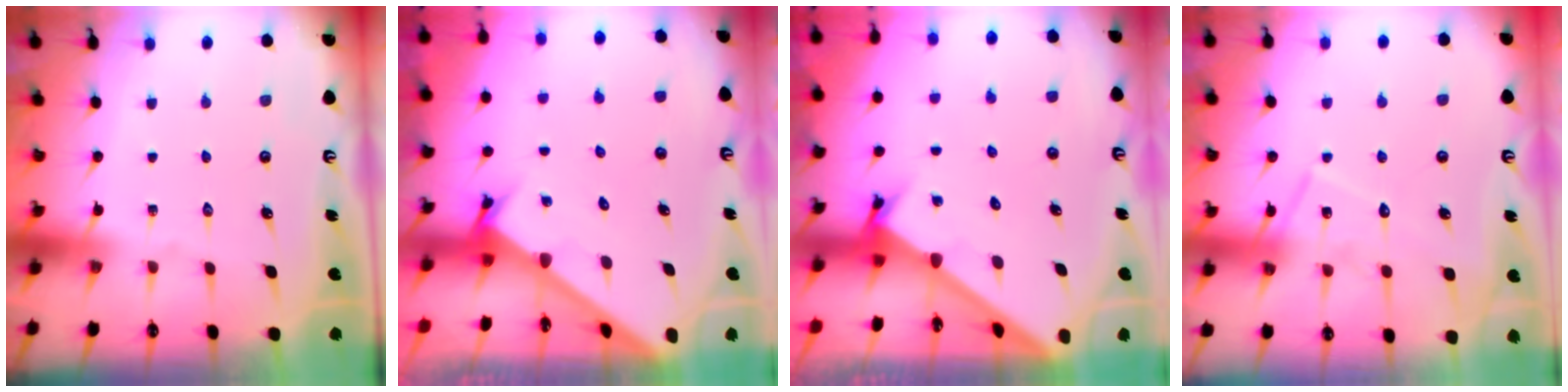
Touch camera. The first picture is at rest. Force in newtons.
{"total": 2.5, "press": 2.5, "slide": 0.2}
{"total": 3.1, "press": 3.1, "slide": 0.2}
{"total": 12.6, "press": 12.5, "slide": 0.8}